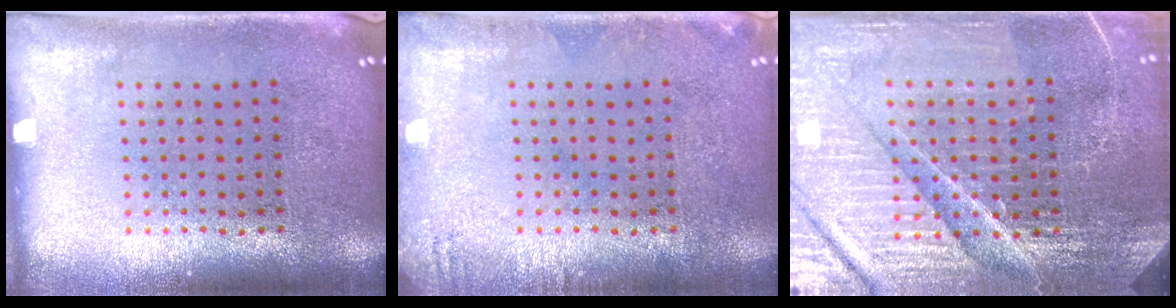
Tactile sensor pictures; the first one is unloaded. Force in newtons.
{"total": 1.0, "press": 1.0, "slide": 0.2}
{"total": 5.8, "press": 5.3, "slide": 2.4}